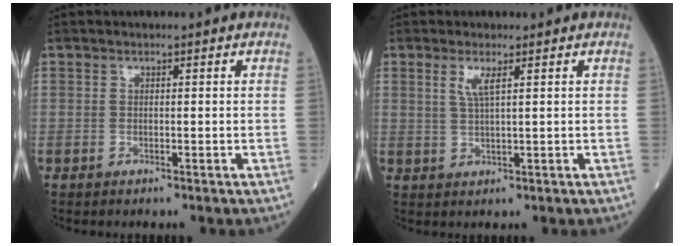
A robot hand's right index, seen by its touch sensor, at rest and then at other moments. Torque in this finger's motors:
{"motor_torque": [0.32, 0.04, 0.13, 0.03]}